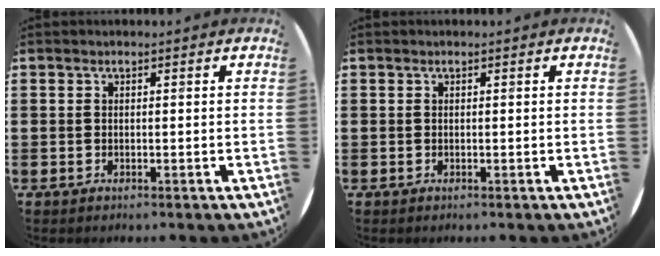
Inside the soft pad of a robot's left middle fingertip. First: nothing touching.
{"total": 0.0}